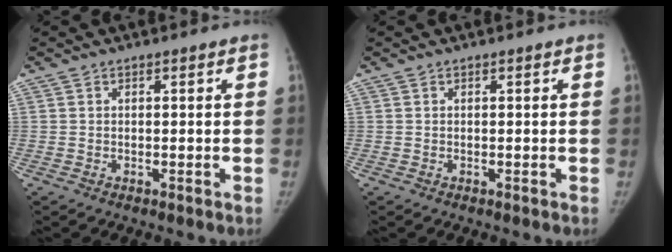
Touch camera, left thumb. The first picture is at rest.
{"total": 0.0}